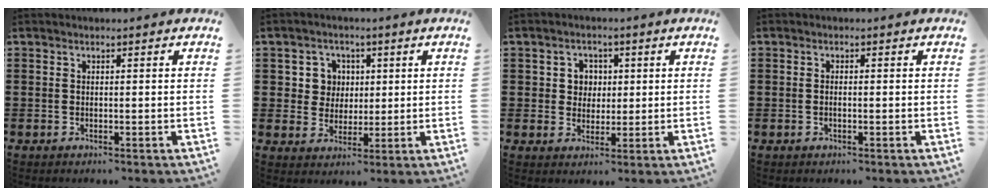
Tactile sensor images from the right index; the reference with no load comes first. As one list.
[{"total": 5.2, "force": [1.2, 4.8, 1.3], "torque": [-0.050, 0.018, 0.020]}, {"total": 3.7, "force": [0.8, 3.4, 1.1], "torque": [-0.036, 0.012, 0.011]}, {"total": 0.8, "force": [-0.3, 0.2, 0.7], "torque": [-0.013, -0.004, -0.003]}]